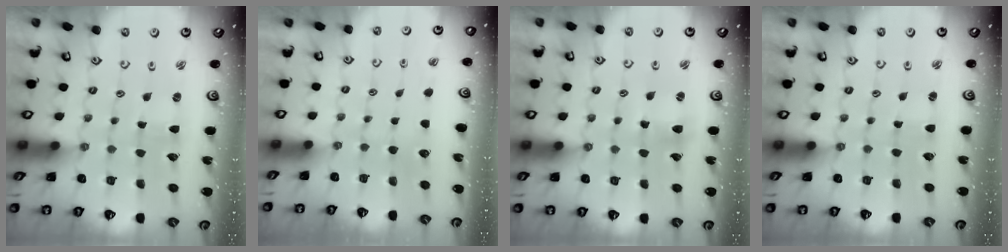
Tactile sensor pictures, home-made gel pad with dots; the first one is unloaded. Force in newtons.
{"total": 0.0}
{"total": 5.1, "press": 5.0, "slide": 0.5}
{"total": 1.1, "press": 1.1, "slide": 0.2}